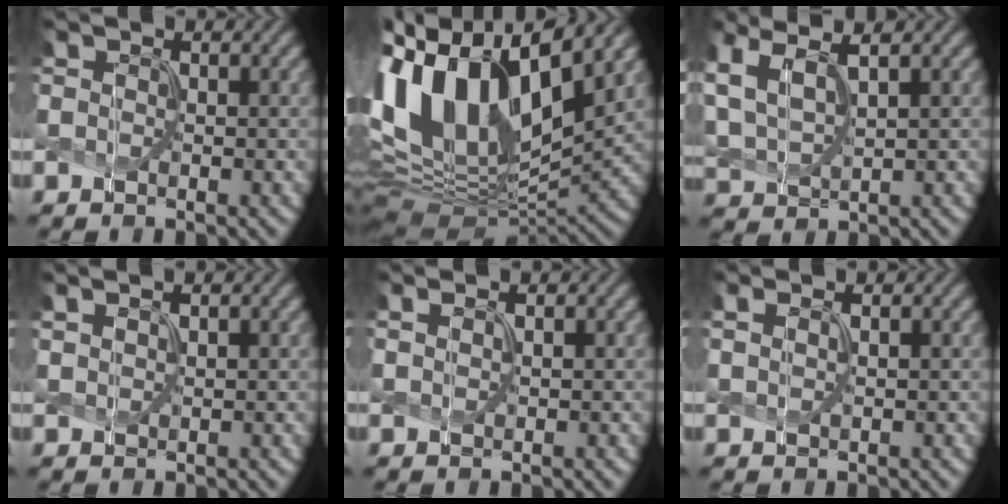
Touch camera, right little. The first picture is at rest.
{"total": 15.3, "force": [4.8, 8.4, 11.9], "torque": [-0.260, 0.013, 0.090]}
{"total": 6.1, "force": [3.4, 2.2, 4.5], "torque": [-0.120, 0.017, 0.067]}
{"total": 1.6, "force": [1.2, 0.5, 0.9], "torque": [-0.015, 0.001, 0.018]}
{"total": 1.5, "force": [0.9, 0.5, 1.0], "torque": [-0.015, -0.004, 0.010]}
{"total": 1.9, "force": [1.2, 0.7, 1.4], "torque": [-0.021, -0.001, 0.008]}